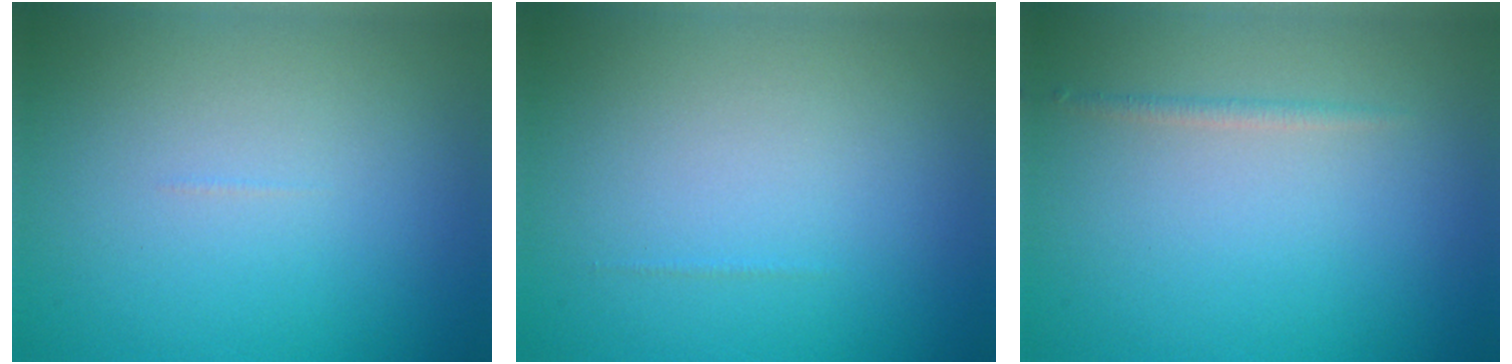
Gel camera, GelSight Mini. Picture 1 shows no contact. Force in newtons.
{"total": 0.0}
{"total": 0.8, "press": 0.8, "slide": 0.0}